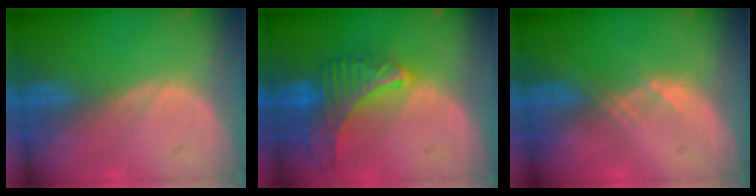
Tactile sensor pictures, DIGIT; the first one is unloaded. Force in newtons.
{"total": 9.2, "press": 8.1, "slide": 4.4}
{"total": 1.1, "press": 1.0, "slide": 0.2}